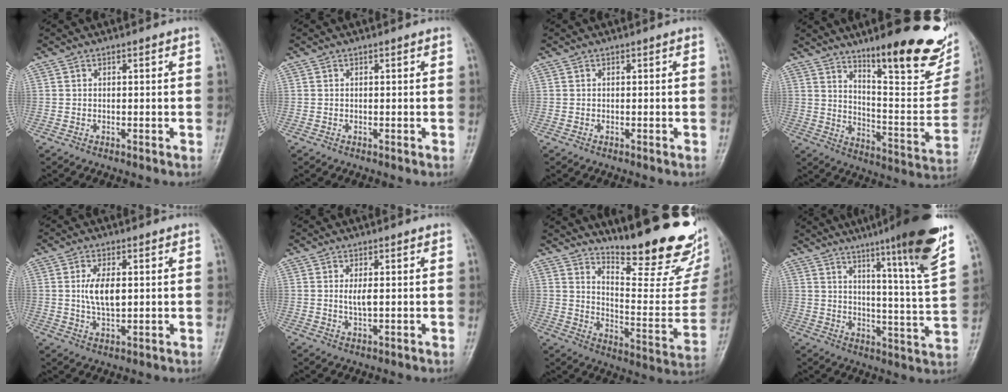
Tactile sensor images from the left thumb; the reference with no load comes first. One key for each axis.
{"total": 0.0}
{"total": 0.0}
{"total": 25.2, "fx": 16.4, "fy": 6.5, "fz": 18.0, "tx": -0.211, "ty": -0.090, "tz": 0.242}
{"total": 6.1, "fx": 0.9, "fy": 3.0, "fz": 5.3, "tx": -0.099, "ty": -0.008, "tz": 0.016}
{"total": 2.7, "fx": 0.5, "fy": 0.9, "fz": 2.5, "tx": -0.048, "ty": -0.006, "tz": 0.012}
{"total": 24.9, "fx": 19.5, "fy": 5.4, "fz": 14.6, "tx": -0.178, "ty": -0.142, "tz": 0.271}
{"total": 19.1, "fx": 12.4, "fy": 0.3, "fz": 14.6, "tx": -0.193, "ty": -0.069, "tz": 0.172}